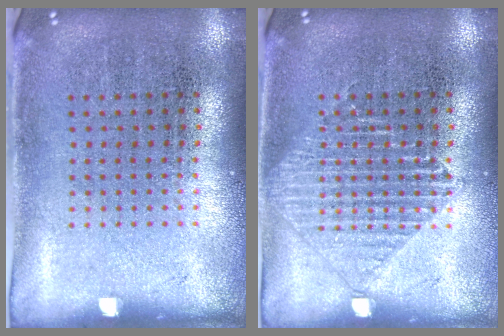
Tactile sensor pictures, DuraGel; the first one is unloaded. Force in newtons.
{"total": 1.9, "press": 1.8, "slide": 0.4}